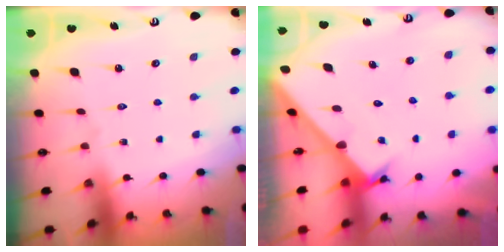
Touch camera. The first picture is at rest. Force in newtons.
{"total": 2.5, "press": 2.5, "slide": 0.2}